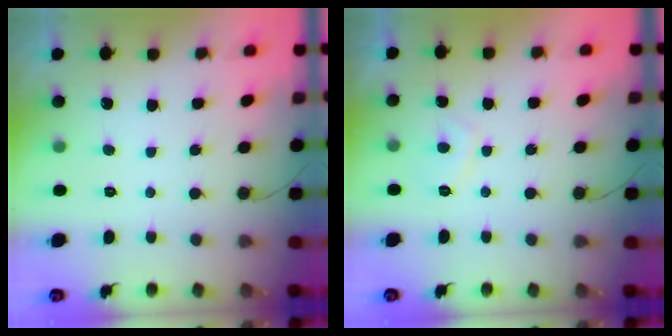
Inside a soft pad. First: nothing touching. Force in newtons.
{"total": 2.8, "press": 2.6, "slide": 0.8}